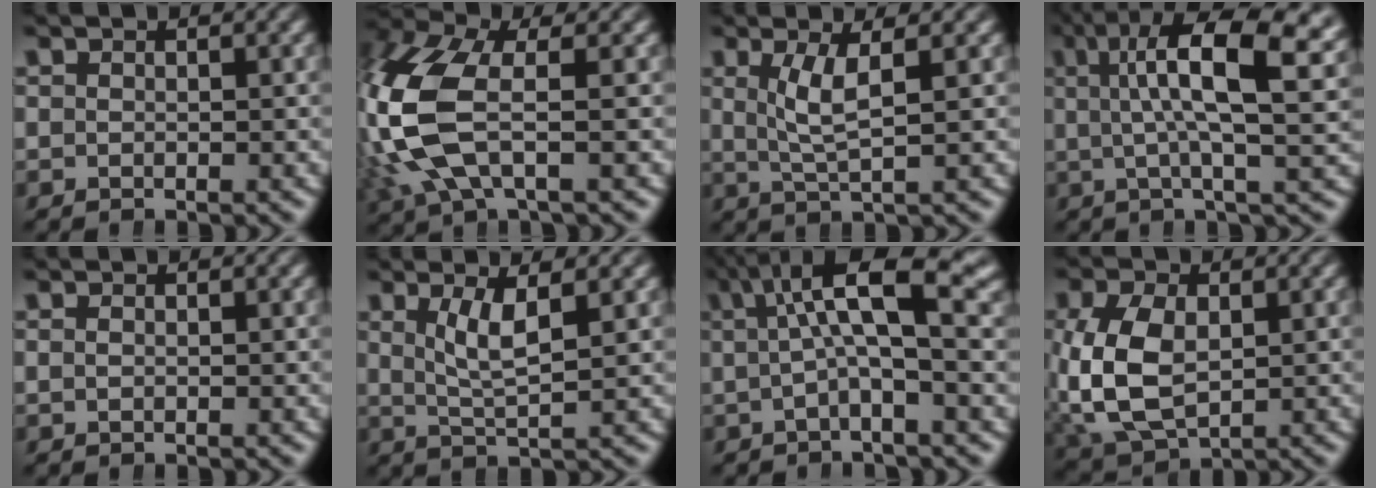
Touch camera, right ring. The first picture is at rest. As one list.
[{"total": 9.0, "force": [-0.1, 6.0, 6.8], "torque": [-0.199, -0.029, 0.011]}, {"total": 3.3, "force": [0.5, 0.8, 3.2], "torque": [-0.064, -0.012, 0.020]}, {"total": 10.8, "force": [3.8, 3.8, 9.4], "torque": [-0.150, 0.015, 0.051]}, {"total": 0.0}, {"total": 3.5, "force": [1.0, 1.0, 3.2], "torque": [-0.063, -0.016, 0.028]}, {"total": 5.6, "force": [1.4, 1.6, 5.2], "torque": [-0.094, 0.014, 0.018]}, {"total": 8.1, "force": [-0.5, 6.3, 5.2], "torque": [-0.140, -0.027, 0.012]}]